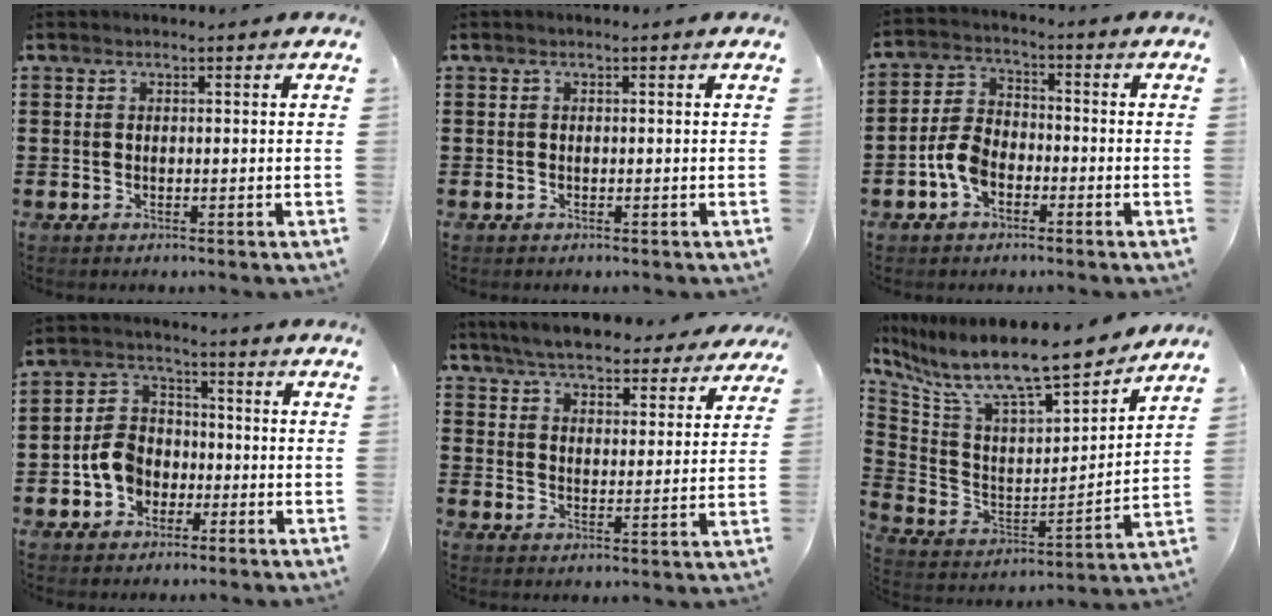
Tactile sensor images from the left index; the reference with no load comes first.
{"total": 0.0}
{"total": 5.6, "force": [-2.7, 3.5, 3.6], "torque": [-0.098, 0.003, -0.059]}
{"total": 6.7, "force": [-2.5, 5.4, 3.1], "torque": [-0.083, 0.016, -0.051]}
{"total": 5.8, "force": [5.7, 0.5, 1.3], "torque": [-0.052, -0.024, 0.102]}
{"total": 11.5, "force": [9.9, 1.7, 5.6], "torque": [-0.141, -0.073, 0.166]}